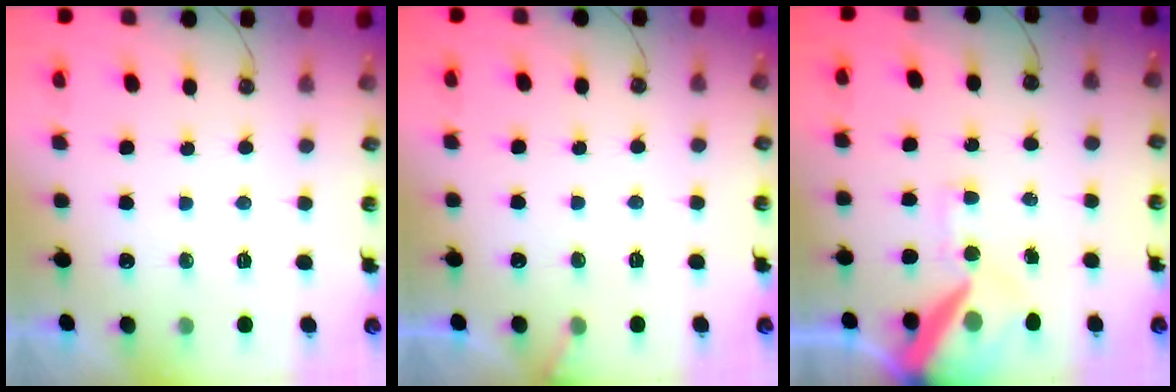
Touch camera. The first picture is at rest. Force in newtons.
{"total": 2.9, "press": 2.9, "slide": 0.2}
{"total": 16.1, "press": 16.0, "slide": 2.3}